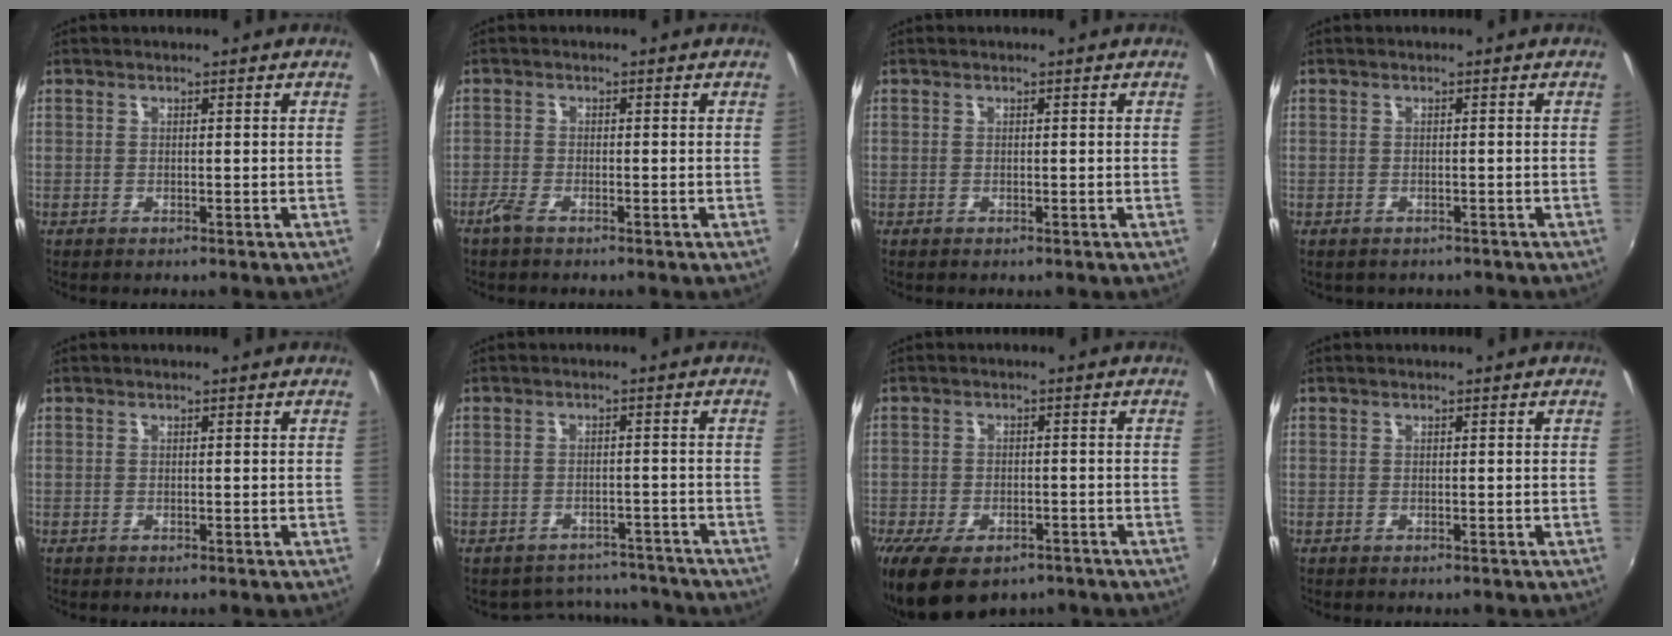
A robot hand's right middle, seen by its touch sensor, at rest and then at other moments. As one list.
[{"total": 2.3, "force": [-1.8, 0.4, 1.3], "torque": [-0.038, -0.005, -0.039]}, {"total": 0.0}, {"total": 1.7, "force": [-1.3, 0.9, 0.5], "torque": [-0.014, -0.007, -0.015]}, {"total": 0.0}, {"total": 7.8, "force": [-7.0, 3.4, 0.4], "torque": [-0.016, 0.023, -0.087]}, {"total": 10.3, "force": [-6.8, 5.2, 5.7], "torque": [-0.127, -0.032, -0.106]}, {"total": 0.0}]